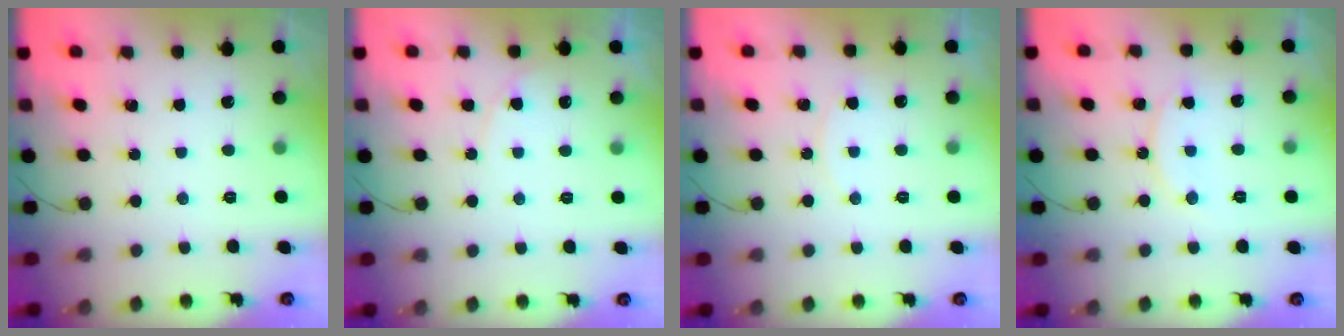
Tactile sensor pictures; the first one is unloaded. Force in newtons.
{"total": 5.5, "press": 5.5, "slide": 0.5}
{"total": 4.2, "press": 4.1, "slide": 0.5}
{"total": 9.1, "press": 9.1, "slide": 0.6}